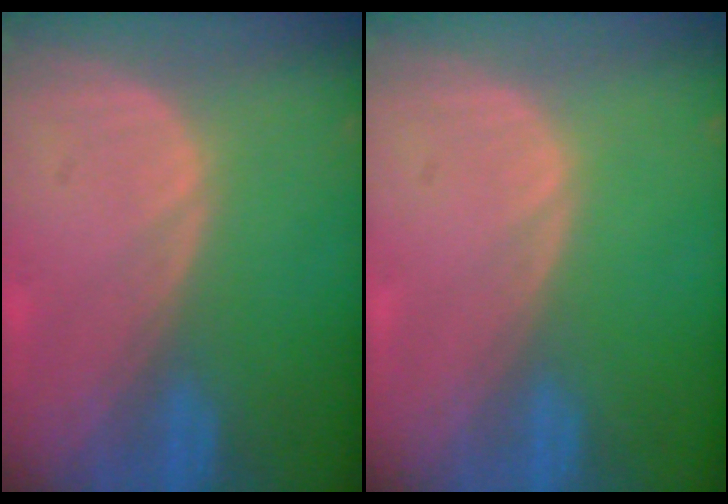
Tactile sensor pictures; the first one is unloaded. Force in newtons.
{"total": 0.0}